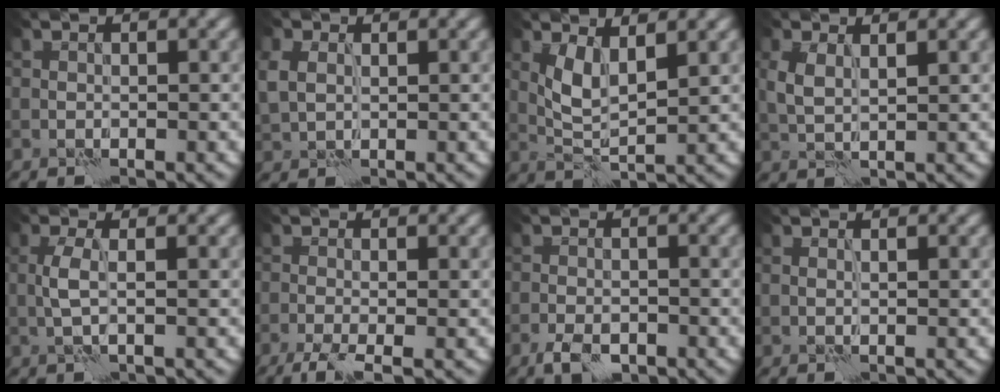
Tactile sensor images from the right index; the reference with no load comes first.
{"total": 2.6, "force": [0.8, 1.9, 1.5], "torque": [-0.052, 0.007, 0.017]}
{"total": 3.1, "force": [1.4, 0.9, 2.6], "torque": [-0.059, -0.005, 0.032]}
{"total": 2.4, "force": [1.0, 1.1, 1.9], "torque": [-0.051, 0.002, 0.023]}
{"total": 1.6, "force": [-0.1, 0.0, 1.6], "torque": [-0.040, 0.006, -0.003]}
{"total": 3.3, "force": [-2.2, 0.5, 2.4], "torque": [-0.053, -0.005, -0.049]}
{"total": 2.8, "force": [-1.9, 1.3, 1.7], "torque": [-0.029, -0.002, -0.037]}
{"total": 0.0}